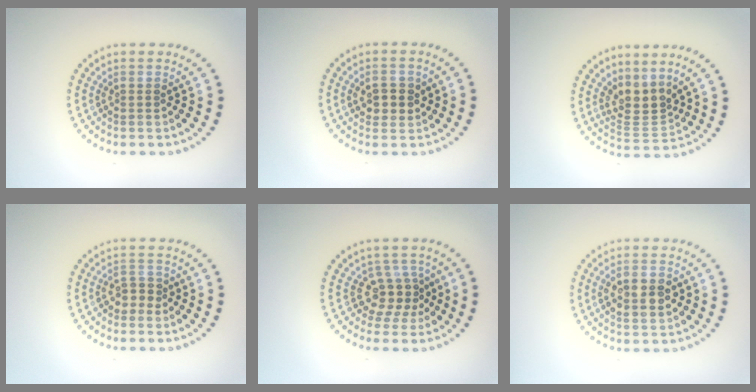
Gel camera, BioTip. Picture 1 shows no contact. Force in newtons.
{"total": 2.5, "press": 2.5, "slide": 0.5}
{"total": 3.2, "press": 2.4, "slide": 2.2}
{"total": 1.8, "press": 1.7, "slide": 0.8}
{"total": 2.9, "press": 2.2, "slide": 1.9}
{"total": 3.4, "press": 3.4, "slide": 0.5}